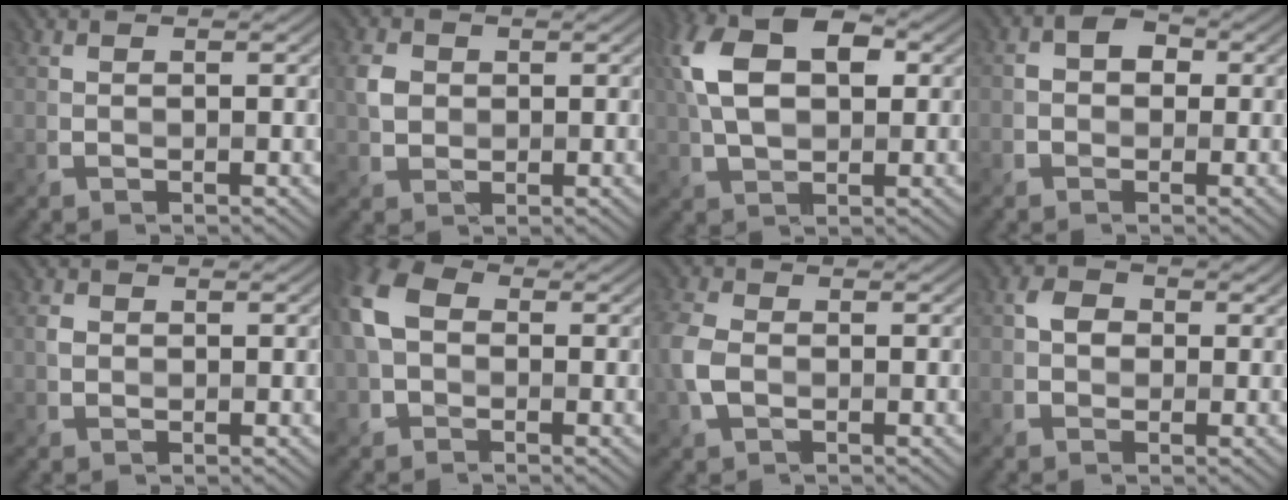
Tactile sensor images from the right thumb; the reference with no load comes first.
{"total": 2.7, "force": [0.3, 2.4, 1.2], "torque": [-0.030, 0.000, 0.002]}
{"total": 11.3, "force": [2.6, 6.8, 8.7], "torque": [-0.193, 0.020, 0.035]}
{"total": 3.2, "force": [-0.1, 2.7, 1.6], "torque": [-0.018, 0.008, -0.019]}
{"total": 1.0, "force": [0.0, 0.9, 0.3], "torque": [-0.007, -0.002, -0.004]}
{"total": 7.9, "force": [0.3, 5.8, 5.4], "torque": [-0.144, 0.012, -0.010]}
{"total": 5.0, "force": [-1.1, 3.5, 3.4], "torque": [-0.096, -0.004, -0.030]}
{"total": 2.2, "force": [-0.1, 2.0, 1.0], "torque": [-0.016, 0.003, -0.012]}